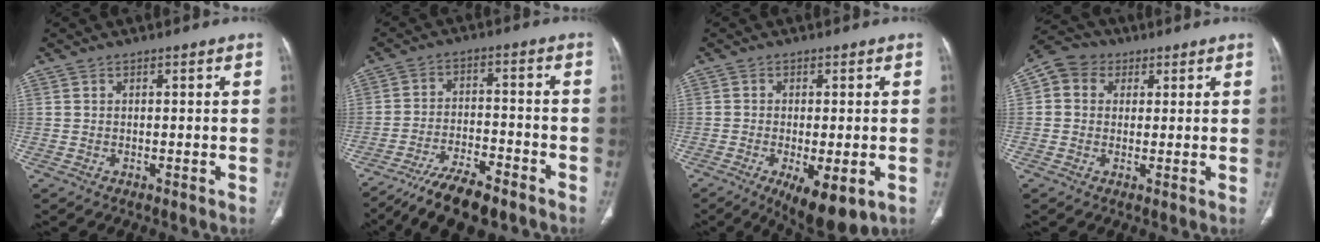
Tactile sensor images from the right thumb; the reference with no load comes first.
{"total": 11.4, "force": [-9.0, 3.5, 6.0], "torque": [-0.103, 0.046, -0.154]}
{"total": 10.3, "force": [-4.1, 3.8, 8.6], "torque": [-0.128, -0.012, -0.056]}
{"total": 6.4, "force": [1.8, 5.7, 2.4], "torque": [-0.026, 0.011, 0.025]}